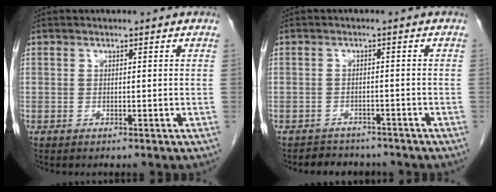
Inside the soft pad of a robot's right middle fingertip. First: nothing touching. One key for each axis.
{"total": 4.5, "fx": -4.0, "fy": 2.0, "fz": 0.2, "tx": -0.005, "ty": 0.005, "tz": -0.054}